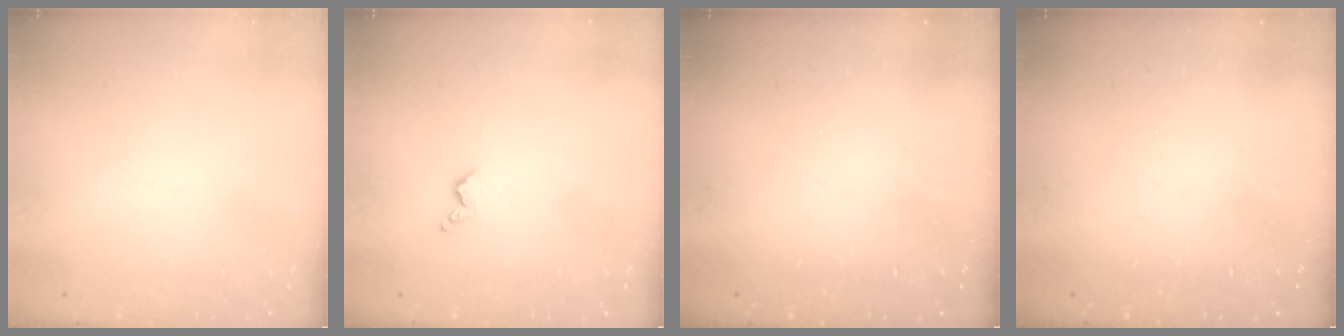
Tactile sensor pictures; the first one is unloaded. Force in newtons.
{"total": 3.9, "press": 3.9, "slide": 0.8}
{"total": 0.0}
{"total": 0.0}